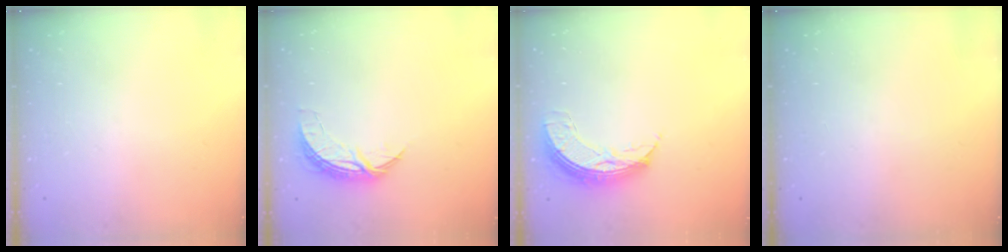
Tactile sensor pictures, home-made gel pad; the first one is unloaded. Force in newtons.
{"total": 7.4, "press": 7.4, "slide": 0.5}
{"total": 7.9, "press": 7.8, "slide": 0.8}
{"total": 0.0}